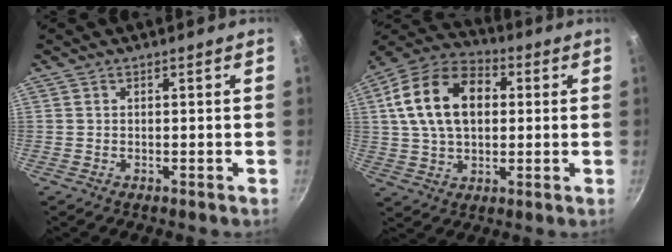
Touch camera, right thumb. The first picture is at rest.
{"total": 17.7, "force": [3.3, 11.8, 12.8], "torque": [-0.207, 0.020, 0.044]}